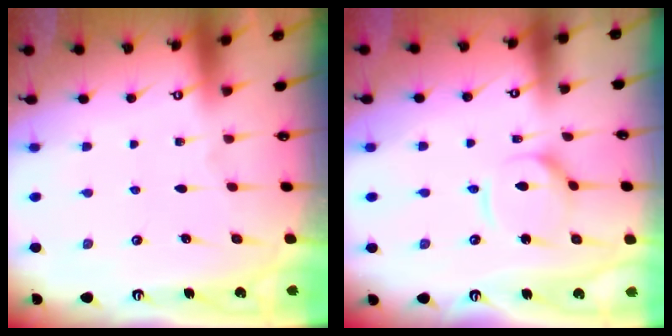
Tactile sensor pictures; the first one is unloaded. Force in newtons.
{"total": 6.5, "press": 6.5, "slide": 0.4}